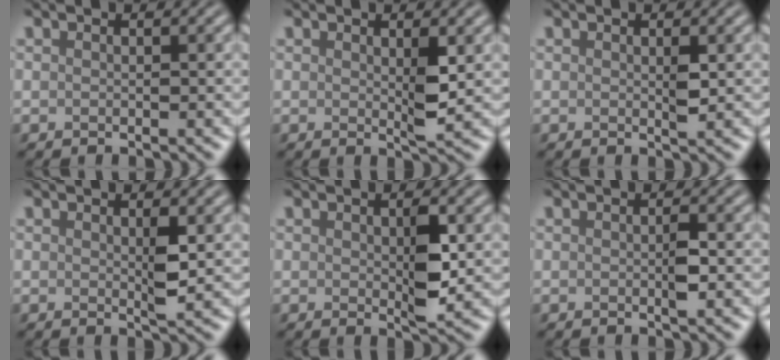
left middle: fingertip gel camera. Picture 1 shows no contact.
{"total": 1.9, "force": [0.4, 0.3, 1.9], "torque": [-0.032, -0.007, 0.008]}
{"total": 1.0, "force": [0.1, 0.2, 1.0], "torque": [-0.019, -0.002, 0.002]}
{"total": 1.7, "force": [0.3, 0.3, 1.7], "torque": [-0.029, -0.003, 0.005]}
{"total": 2.9, "force": [0.2, 1.0, 2.7], "torque": [-0.048, -0.006, 0.006]}
{"total": 1.3, "force": [-0.1, 0.2, 1.3], "torque": [-0.022, -0.001, -0.001]}